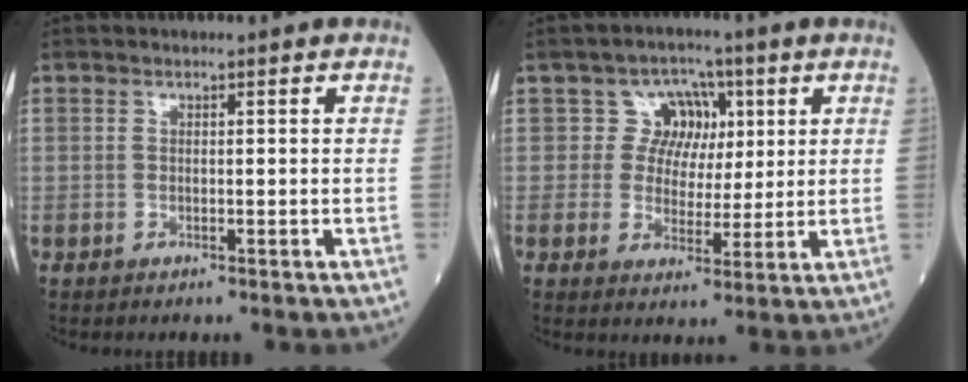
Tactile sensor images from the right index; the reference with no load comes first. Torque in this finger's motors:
{"motor_torque": [0.16, 0.04, 0.06, 0.00]}